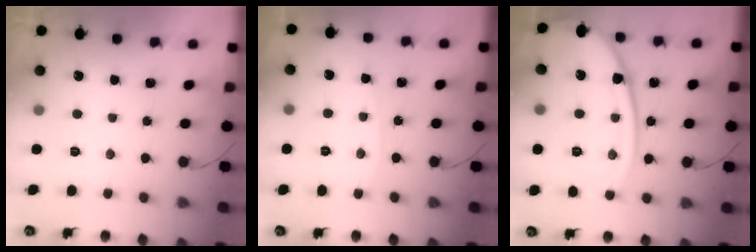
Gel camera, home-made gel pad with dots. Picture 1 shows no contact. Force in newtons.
{"total": 2.6, "press": 2.5, "slide": 0.4}
{"total": 16.6, "press": 16.5, "slide": 1.8}